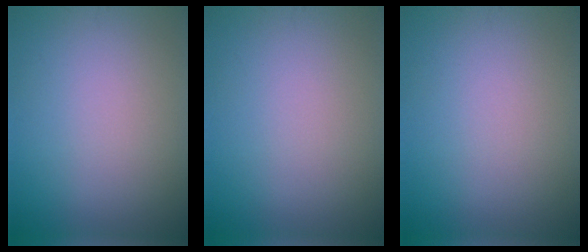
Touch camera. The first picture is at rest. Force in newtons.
{"total": 0.0}
{"total": 0.0}